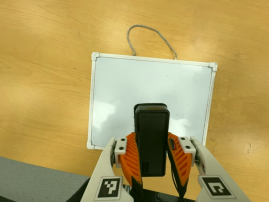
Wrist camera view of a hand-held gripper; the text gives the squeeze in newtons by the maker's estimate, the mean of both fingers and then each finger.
{"total": 7.5, "left": 6.3, "right": 8.7}